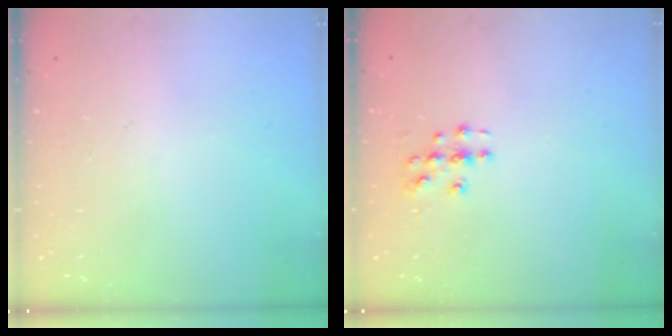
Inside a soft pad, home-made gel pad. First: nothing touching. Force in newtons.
{"total": 3.6, "press": 3.6, "slide": 0.3}